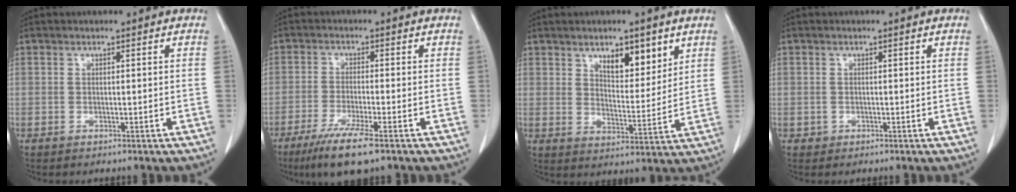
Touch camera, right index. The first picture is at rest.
{"total": 8.0, "force": [-5.3, 0.3, 6.1], "torque": [-0.111, -0.022, -0.088]}
{"total": 7.6, "force": [4.6, 2.9, 5.4], "torque": [-0.079, -0.007, 0.075]}
{"total": 0.6, "force": [-0.1, 0.6, 0.0], "torque": [0.003, 0.005, -0.004]}